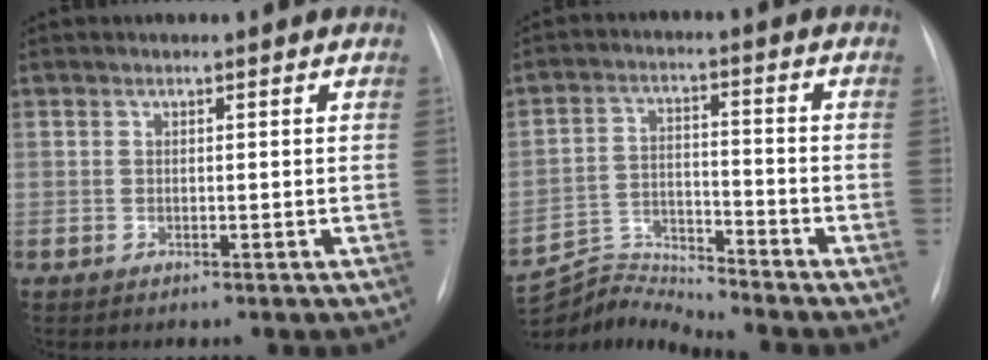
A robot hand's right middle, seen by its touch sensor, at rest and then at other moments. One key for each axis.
{"total": 8.2, "fx": -7.8, "fy": -1.9, "fz": -1.5, "tx": 0.011, "ty": 0.017, "tz": -0.143}